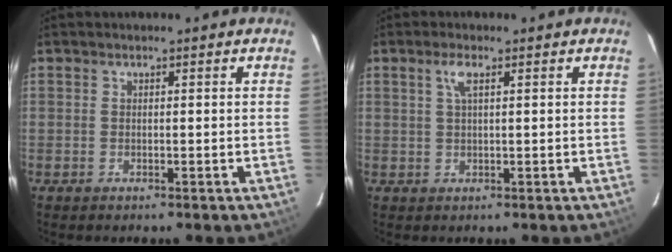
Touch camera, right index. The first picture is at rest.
{"total": 2.3, "force": [1.0, 0.4, 2.1], "torque": [-0.042, 0.004, 0.019]}